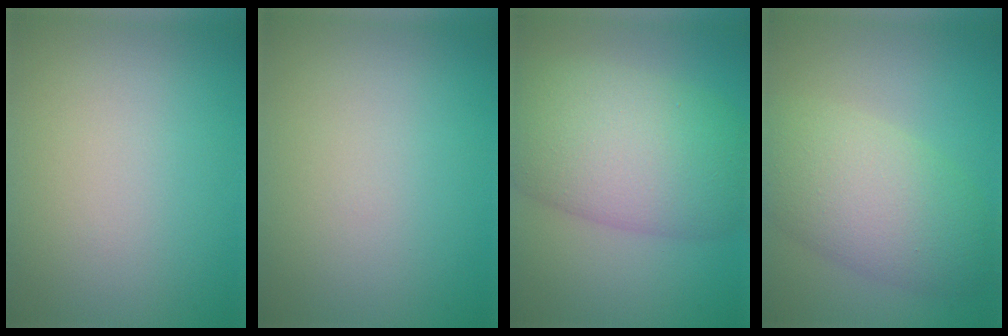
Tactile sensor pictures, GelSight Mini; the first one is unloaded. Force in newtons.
{"total": 0.0}
{"total": 10.2, "press": 10.2, "slide": 0.3}
{"total": 7.3, "press": 7.3, "slide": 0.4}